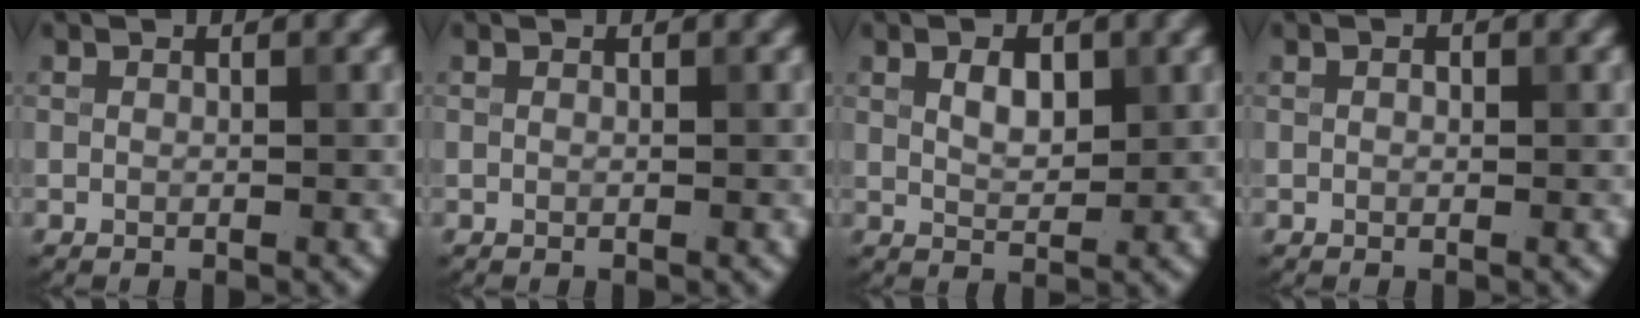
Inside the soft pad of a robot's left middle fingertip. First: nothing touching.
{"total": 0.0}
{"total": 2.4, "force": [0.9, 1.3, 1.8], "torque": [-0.034, 0.000, 0.017]}
{"total": 0.5, "force": [0.1, 0.4, 0.4], "torque": [-0.005, -0.001, -0.001]}